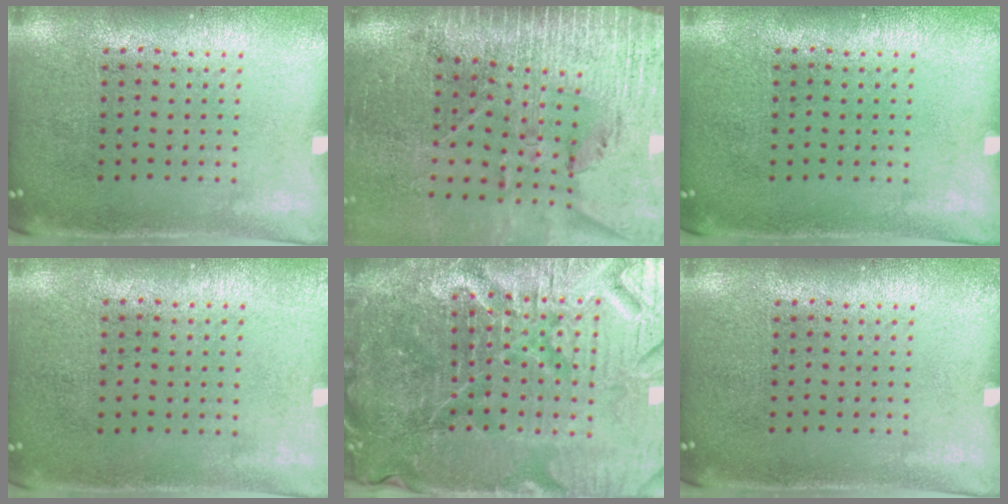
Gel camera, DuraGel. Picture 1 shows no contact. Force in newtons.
{"total": 3.9, "press": 3.4, "slide": 2.0}
{"total": 0.0}
{"total": 0.0}
{"total": 7.1, "press": 6.3, "slide": 3.2}
{"total": 0.0}